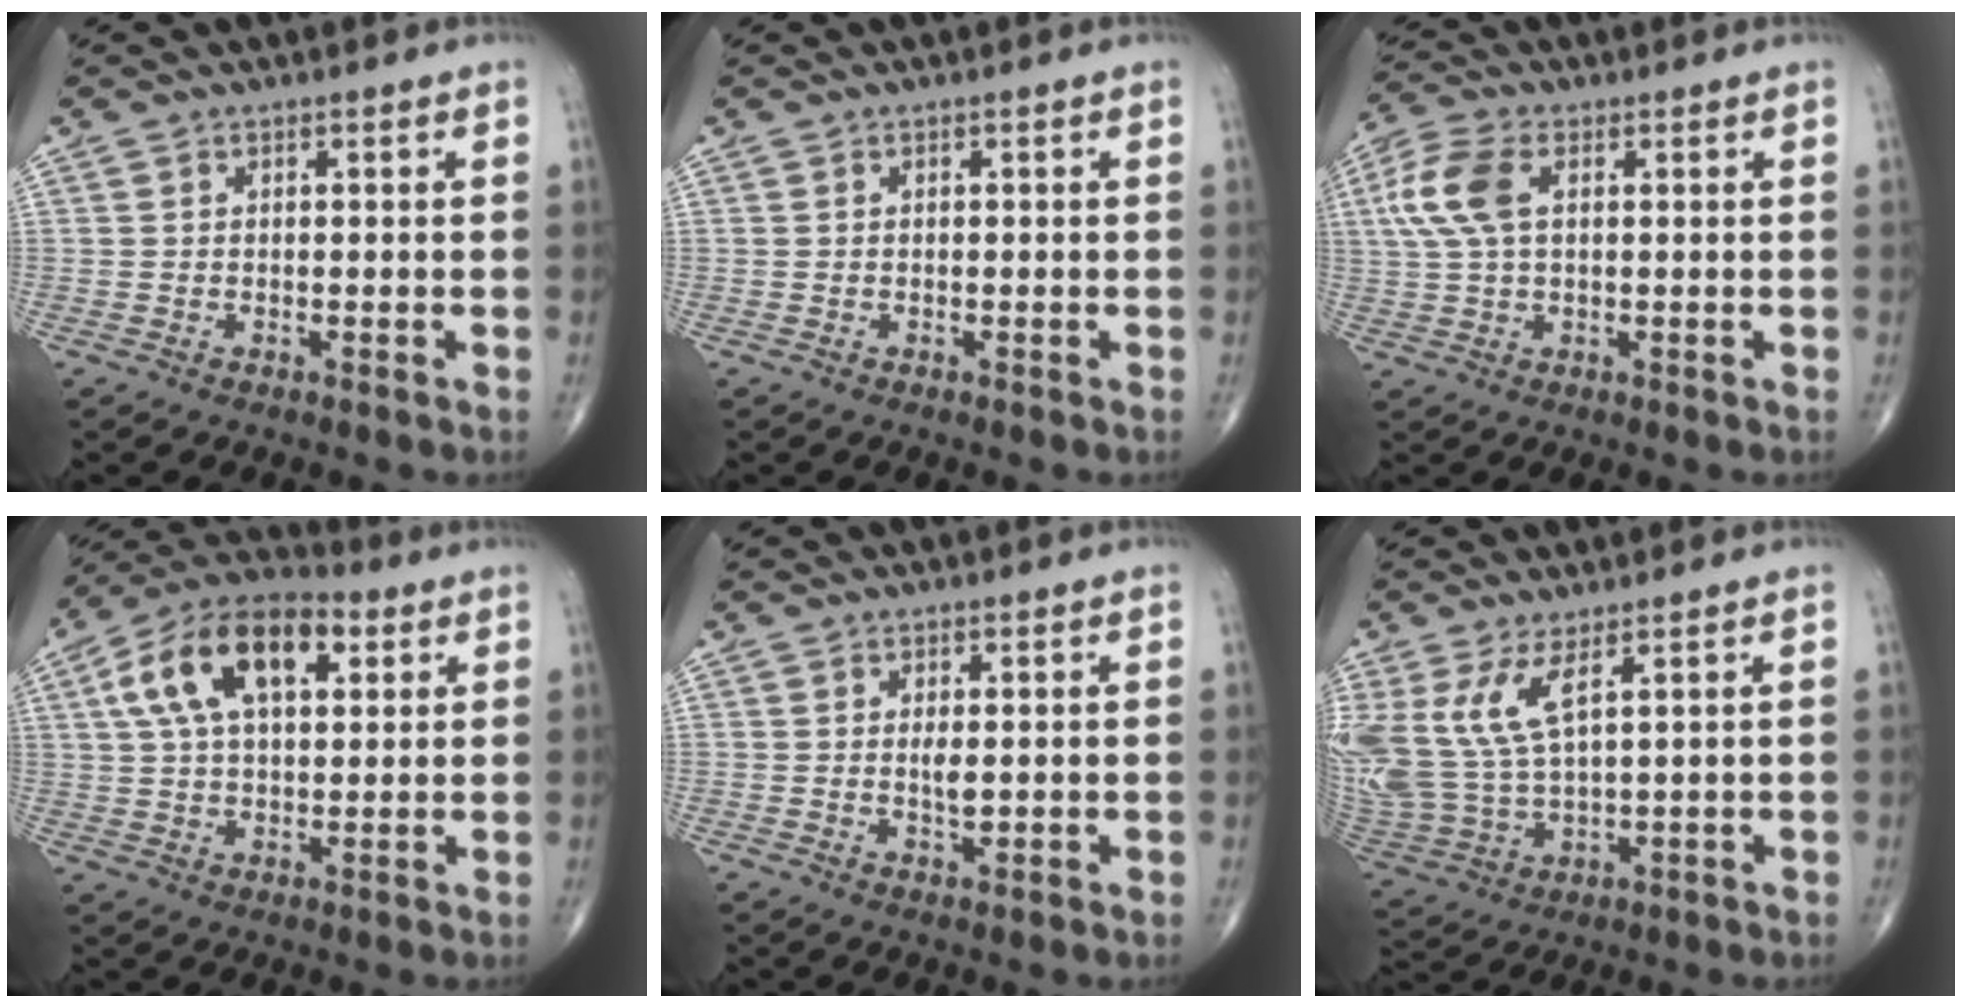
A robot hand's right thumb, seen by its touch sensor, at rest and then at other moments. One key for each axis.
{"total": 0.0}
{"total": 8.5, "fx": 2.0, "fy": 4.6, "fz": 6.9, "tx": -0.168, "ty": 0.016, "tz": 0.038}
{"total": 16.7, "fx": 5.5, "fy": 8.9, "fz": 13.0, "tx": -0.212, "ty": 0.018, "tz": 0.087}
{"total": 2.6, "fx": 0.1, "fy": 0.9, "fz": 2.4, "tx": -0.039, "ty": -0.006, "tz": 0.002}
{"total": 12.9, "fx": 5.2, "fy": 5.3, "fz": 10.5, "tx": -0.253, "ty": -0.024, "tz": 0.119}